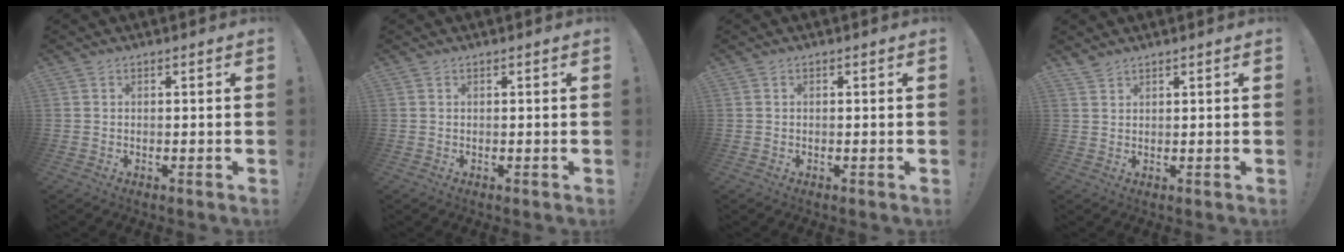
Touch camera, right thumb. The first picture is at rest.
{"total": 0.0}
{"total": 0.0}
{"total": 2.0, "force": [1.8, 0.4, 0.7], "torque": [-0.015, -0.010, 0.034]}